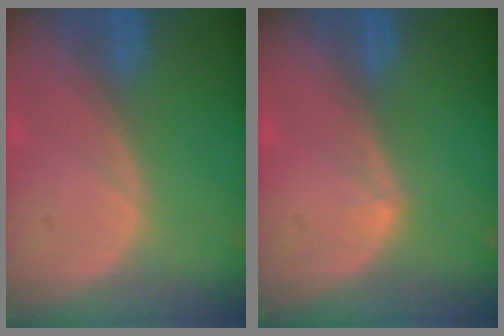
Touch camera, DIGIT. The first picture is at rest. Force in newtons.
{"total": 0.6, "press": 0.4, "slide": 0.5}